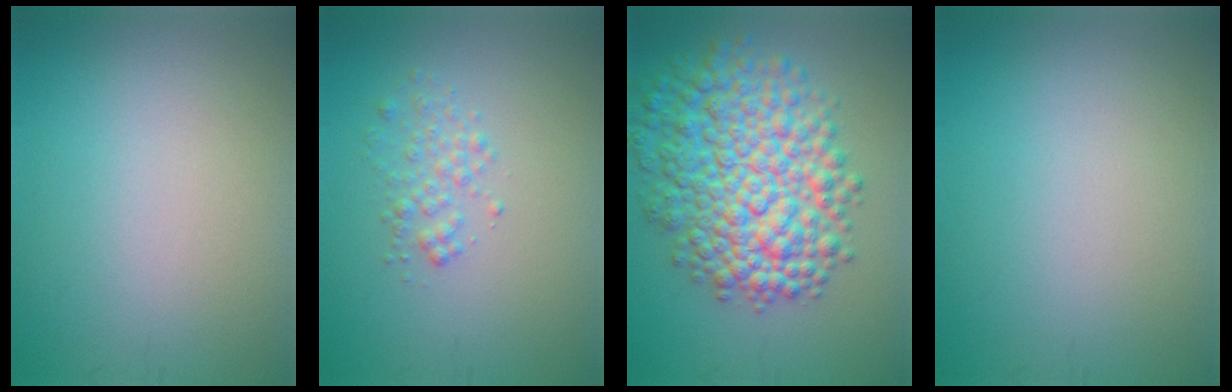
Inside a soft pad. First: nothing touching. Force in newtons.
{"total": 1.6, "press": 1.6, "slide": 0.1}
{"total": 10.2, "press": 10.2, "slide": 0.2}
{"total": 0.0}